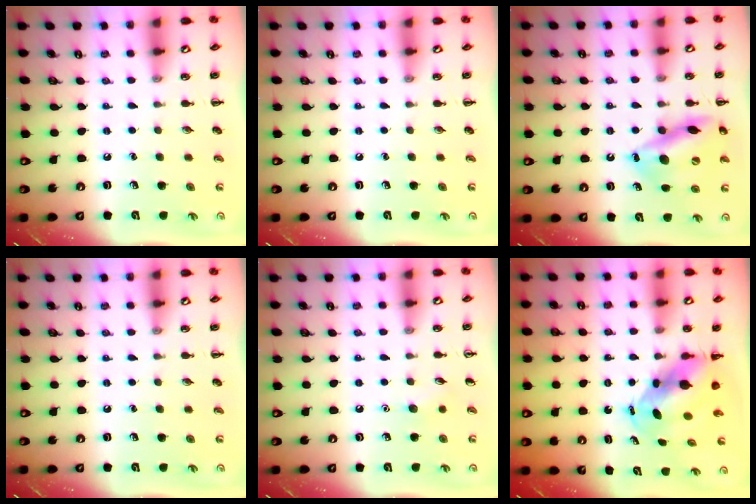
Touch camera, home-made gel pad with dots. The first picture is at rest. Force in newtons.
{"total": 0.0}
{"total": 16.1, "press": 15.7, "slide": 3.3}
{"total": 0.0}
{"total": 4.6, "press": 4.4, "slide": 1.4}
{"total": 6.8, "press": 6.6, "slide": 1.7}